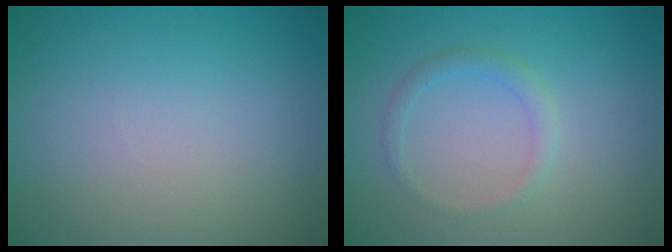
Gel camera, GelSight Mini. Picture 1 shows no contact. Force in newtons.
{"total": 1.4, "press": 1.4, "slide": 0.1}